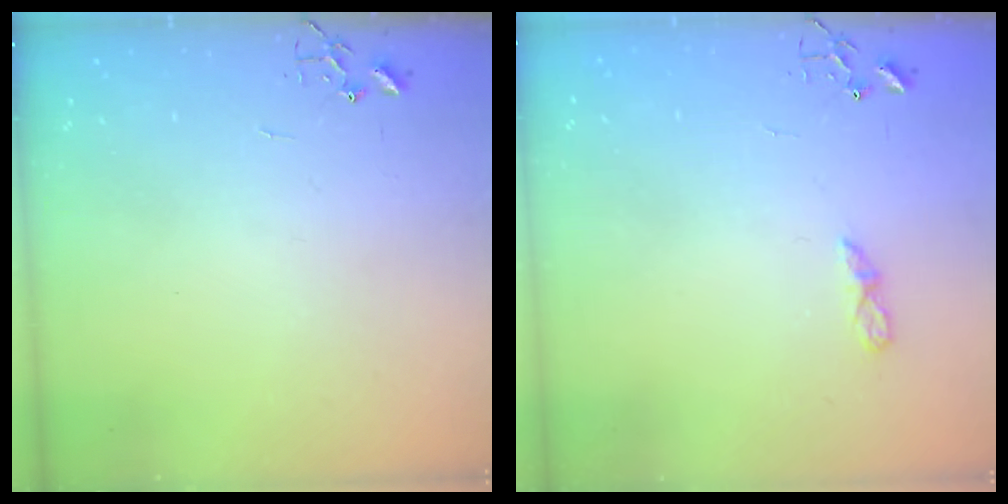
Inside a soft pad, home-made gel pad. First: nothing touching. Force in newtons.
{"total": 5.3, "press": 5.3, "slide": 0.7}